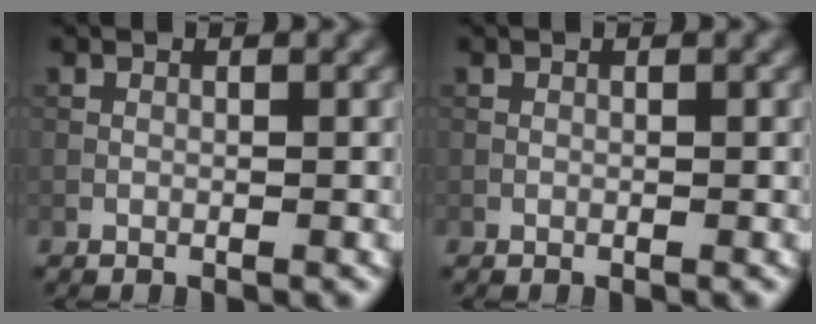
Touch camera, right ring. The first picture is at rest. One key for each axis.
{"total": 0.0}